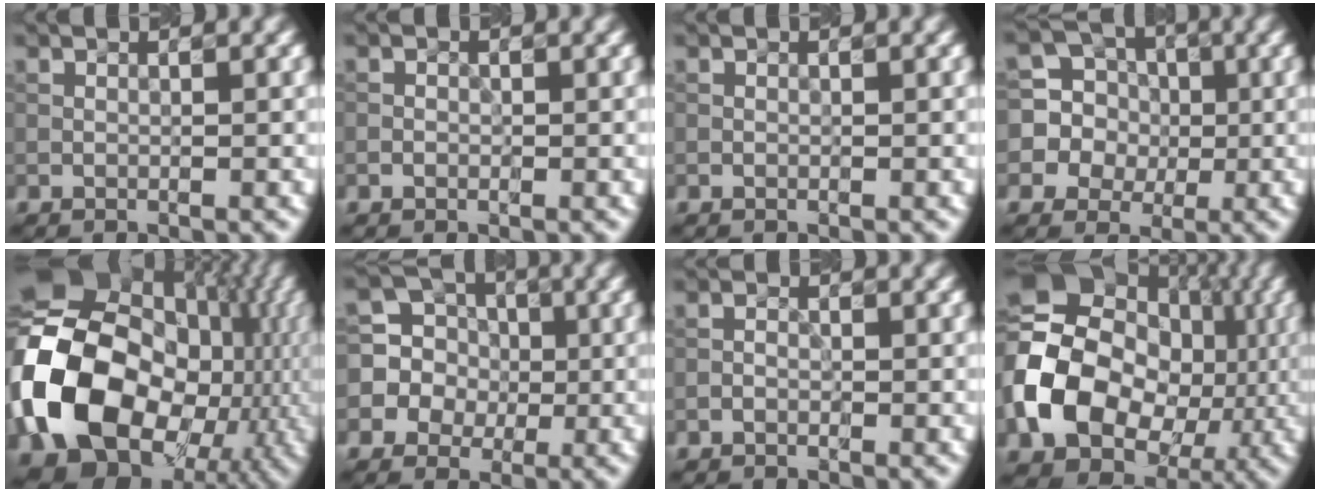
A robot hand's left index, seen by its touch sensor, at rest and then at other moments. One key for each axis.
{"total": 0.5, "fx": -0.2, "fy": 0.5, "fz": 0.2, "tx": -0.004, "ty": -0.001, "tz": -0.005}
{"total": 0.0}
{"total": 8.1, "fx": 1.1, "fy": 7.7, "fz": 2.2, "tx": -0.075, "ty": 0.033, "tz": 0.009}
{"total": 21.4, "fx": -2.6, "fy": 17.2, "fz": 12.5, "tx": -0.286, "ty": -0.012, "tz": -0.040}
{"total": 6.7, "fx": 0.7, "fy": 6.4, "fz": 2.0, "tx": -0.054, "ty": 0.028, "tz": -0.021}
{"total": 0.8, "fx": -0.4, "fy": 0.5, "fz": 0.5, "tx": -0.008, "ty": 0.002, "tz": -0.012}
{"total": 17.5, "fx": -1.4, "fy": 14.5, "fz": 9.7, "tx": -0.206, "ty": -0.012, "tz": -0.032}